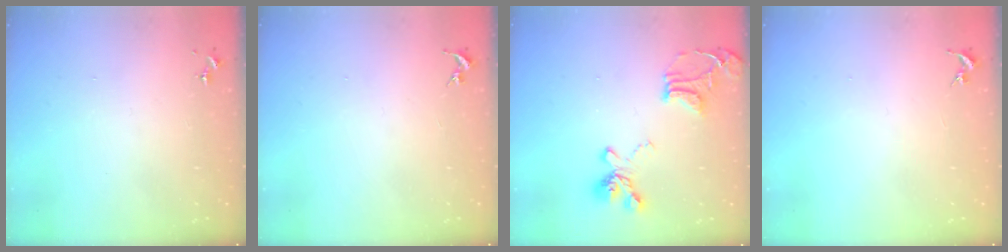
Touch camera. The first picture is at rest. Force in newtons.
{"total": 0.0}
{"total": 18.4, "press": 18.3, "slide": 1.8}
{"total": 0.0}